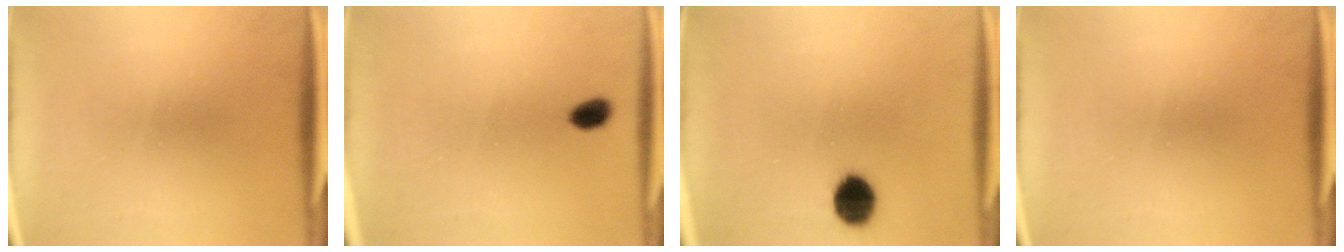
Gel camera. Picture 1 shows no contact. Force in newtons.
{"total": 2.7}
{"total": 7.4}
{"total": 0.0}